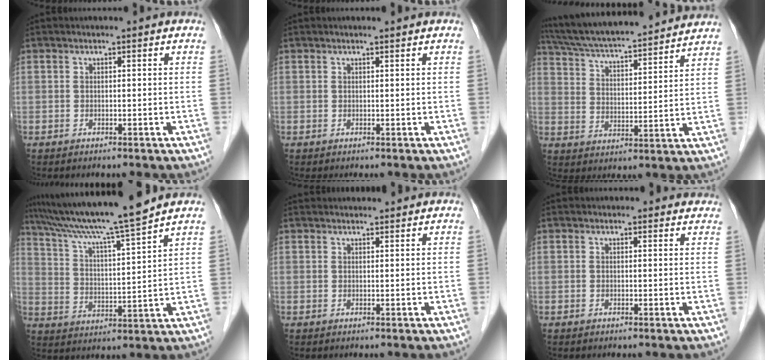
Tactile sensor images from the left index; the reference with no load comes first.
{"total": 1.3, "force": [1.1, -0.1, 0.7], "torque": [-0.010, 0.010, 0.020]}
{"total": 21.0, "force": [19.2, 1.7, 8.4], "torque": [-0.145, 0.027, 0.291]}
{"total": 14.9, "force": [12.8, -1.7, 7.4], "torque": [-0.132, 0.003, 0.214]}
{"total": 4.7, "force": [4.6, 0.5, 0.9], "torque": [-0.012, 0.032, 0.058]}
{"total": 3.6, "force": [3.4, 1.2, 0.4], "torque": [0.003, 0.006, 0.027]}